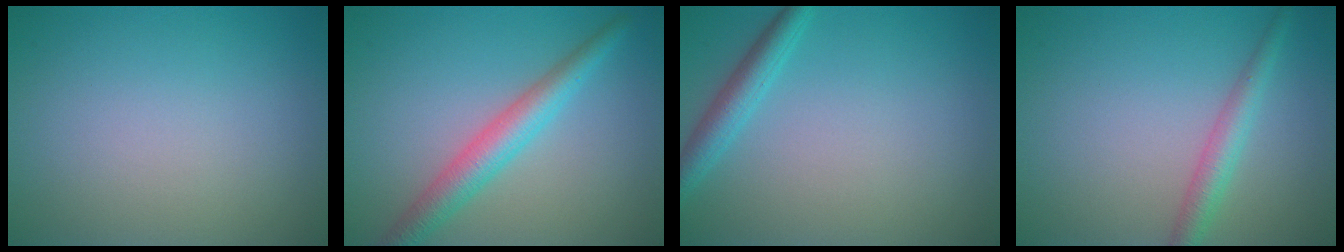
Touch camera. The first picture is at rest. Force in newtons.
{"total": 4.0, "press": 4.0, "slide": 0.1}
{"total": 2.6, "press": 2.6, "slide": 0.2}
{"total": 2.5, "press": 2.5, "slide": 0.0}